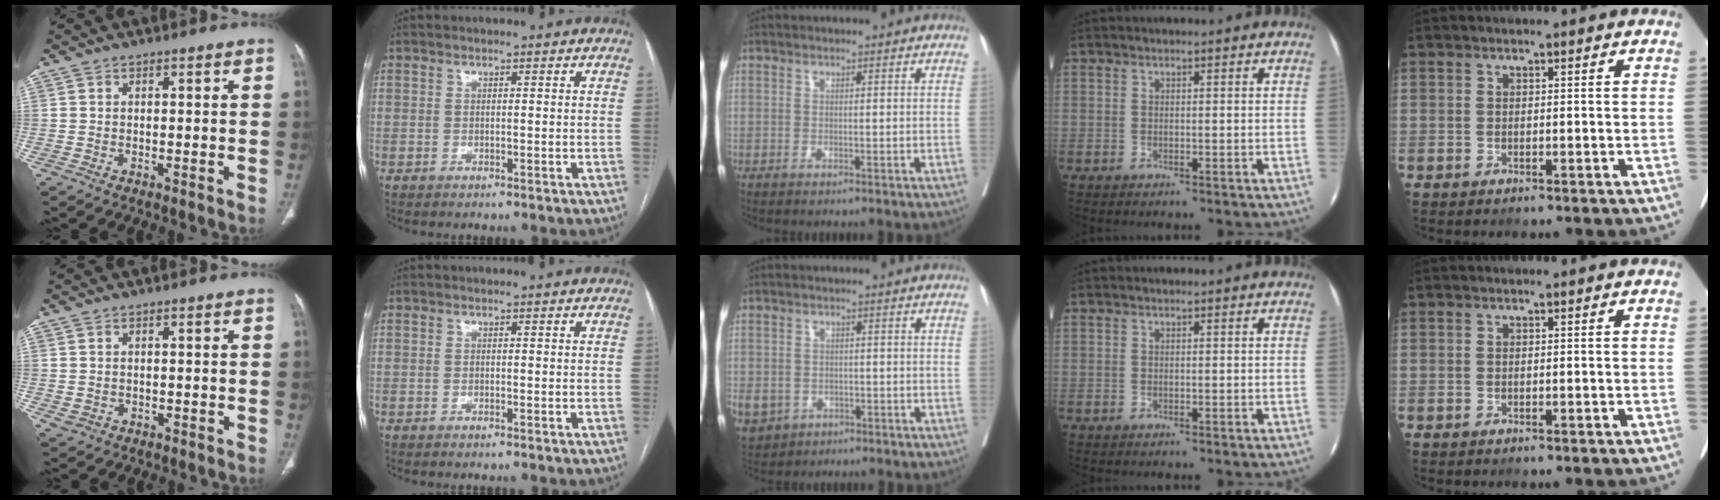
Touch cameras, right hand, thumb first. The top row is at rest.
{"thumb": {"total": 1.8, "force": [-0.1, 1.6, 0.7], "torque": [-0.017, 0.004, 0.008]}, "middle": {"total": 13.4, "force": [-5.3, 11.1, 5.2], "torque": [-0.162, -0.004, -0.069]}}